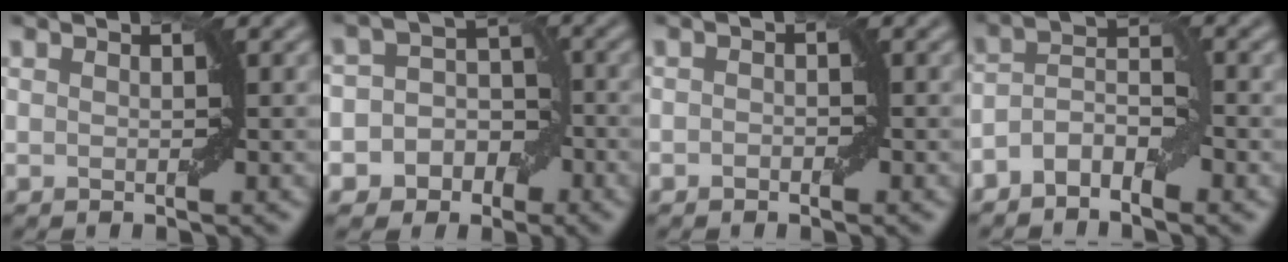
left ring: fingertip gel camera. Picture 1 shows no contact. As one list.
[{"total": 6.2, "force": [-2.6, 5.4, 1.6], "torque": [-0.001, 0.021, -0.061]}, {"total": 0.7, "force": [-0.4, 0.5, 0.4], "torque": [-0.006, 0.002, -0.007]}, {"total": 3.6, "force": [-2.0, 1.6, 2.5], "torque": [-0.044, 0.015, -0.039]}]